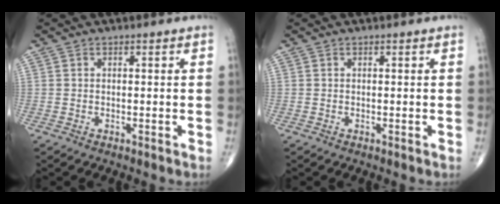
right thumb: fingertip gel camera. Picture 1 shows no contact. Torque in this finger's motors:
{"motor_torque": [0.00, 0.00, -0.01, -0.01, 0.01]}